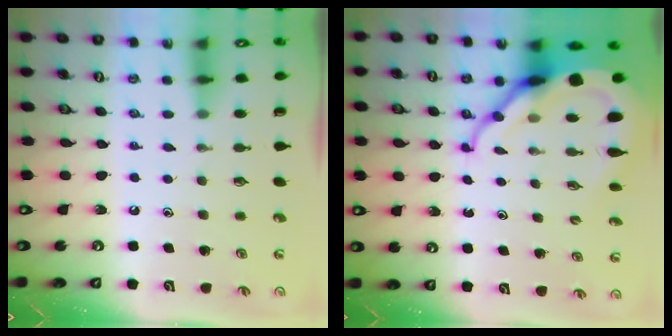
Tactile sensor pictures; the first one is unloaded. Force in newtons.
{"total": 12.0, "press": 11.9, "slide": 1.2}